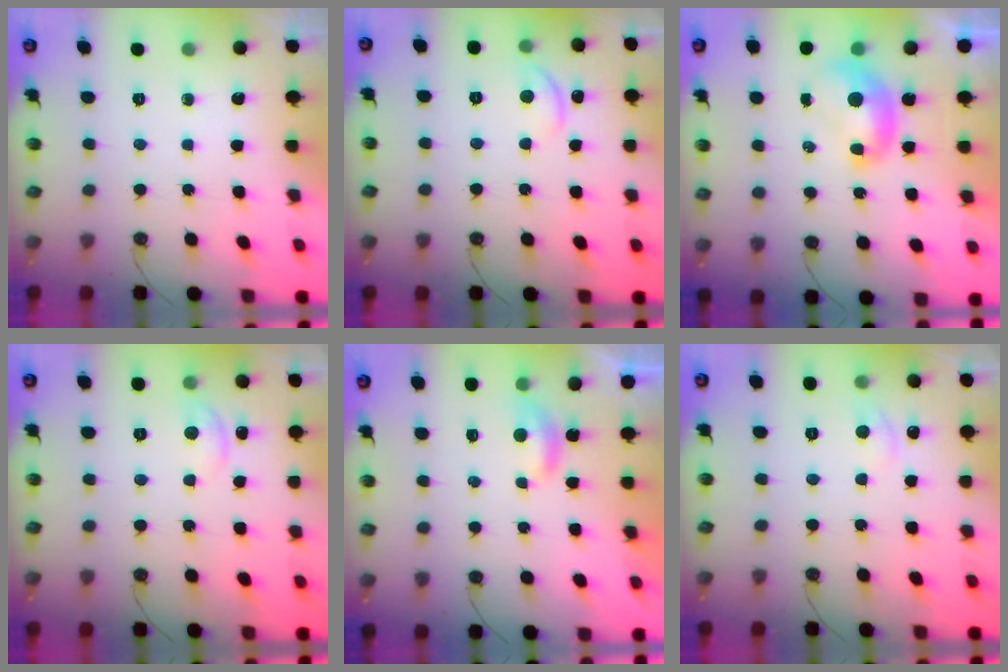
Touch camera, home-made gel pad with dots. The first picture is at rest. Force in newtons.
{"total": 1.3, "press": 1.1, "slide": 0.5}
{"total": 1.1, "press": 1.1, "slide": 0.0}
{"total": 0.6, "press": 0.0, "slide": 0.6}
{"total": 1.7, "press": 1.6, "slide": 0.5}
{"total": 1.0, "press": 0.4, "slide": 0.9}